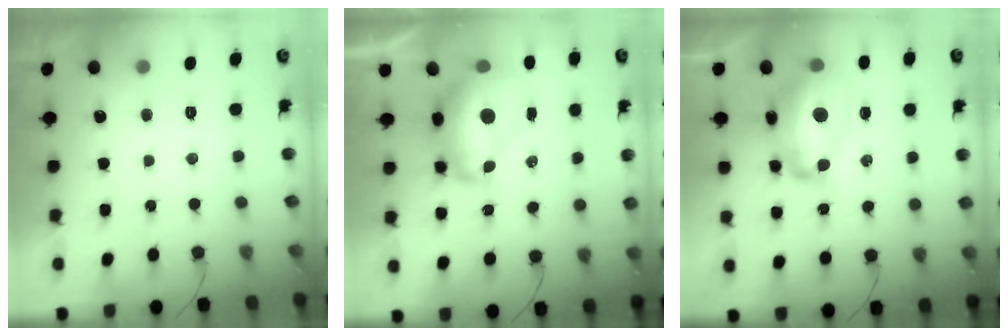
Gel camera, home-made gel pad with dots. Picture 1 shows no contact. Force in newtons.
{"total": 13.1, "press": 13.0, "slide": 1.3}
{"total": 14.7, "press": 14.6, "slide": 1.4}